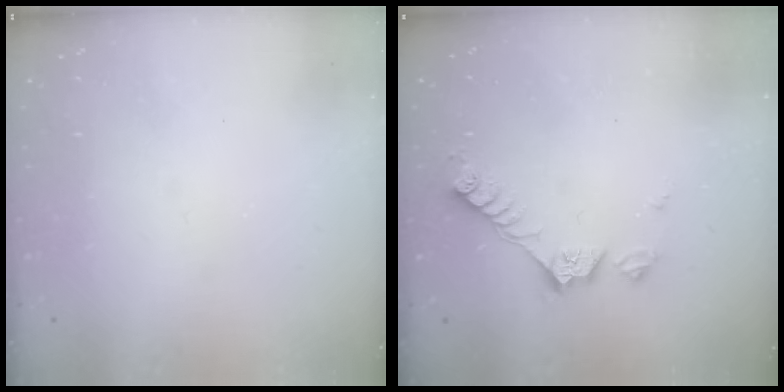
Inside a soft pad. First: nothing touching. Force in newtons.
{"total": 8.5, "press": 8.5, "slide": 0.5}